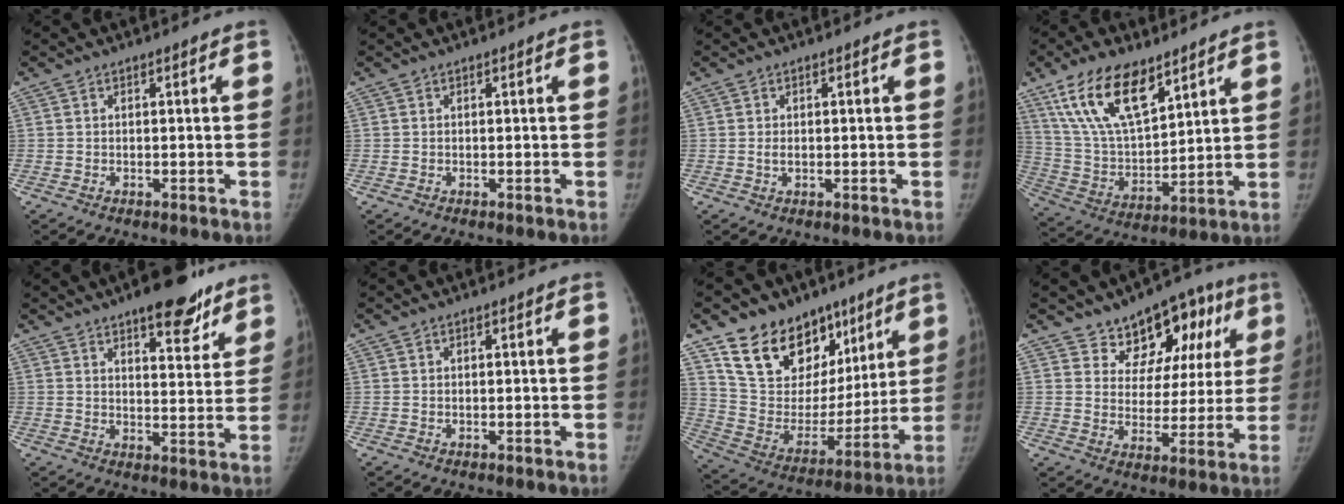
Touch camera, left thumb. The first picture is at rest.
{"total": 0.0}
{"total": 1.2, "force": [0.0, 0.7, 1.0], "torque": [-0.015, 0.003, -0.001]}
{"total": 17.5, "force": [10.7, 7.8, 11.5], "torque": [-0.183, -0.044, 0.209]}
{"total": 12.5, "force": [8.5, 4.9, 7.9], "torque": [-0.062, -0.042, 0.116]}
{"total": 0.0}
{"total": 22.0, "force": [13.5, 14.9, 8.8], "torque": [-0.090, -0.046, 0.240]}
{"total": 13.4, "force": [7.5, 8.8, 6.9], "torque": [-0.029, -0.021, 0.109]}